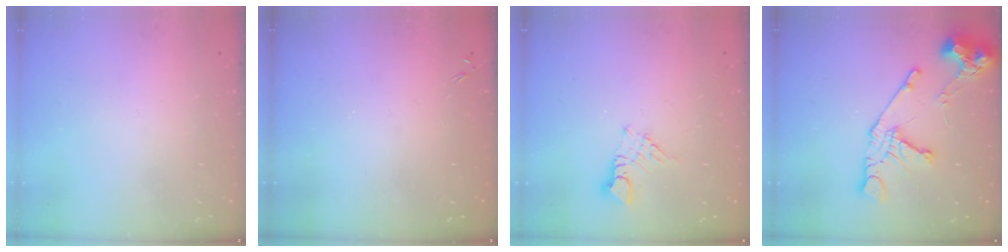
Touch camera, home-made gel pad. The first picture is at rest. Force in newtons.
{"total": 0.0}
{"total": 3.4, "press": 3.4, "slide": 0.4}
{"total": 13.8, "press": 13.7, "slide": 1.5}